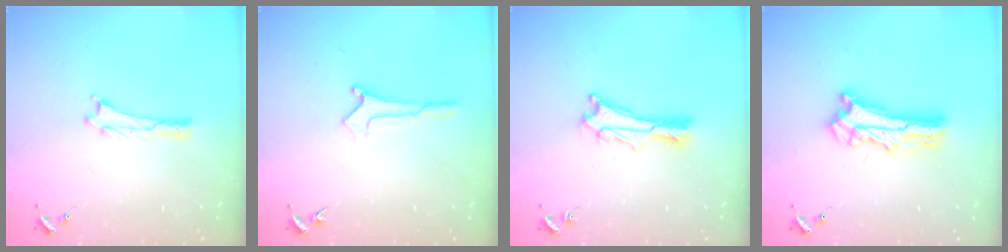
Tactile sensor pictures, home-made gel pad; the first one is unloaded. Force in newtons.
{"total": 0.0}
{"total": 2.7, "press": 2.7, "slide": 0.4}
{"total": 8.4, "press": 8.4, "slide": 0.8}